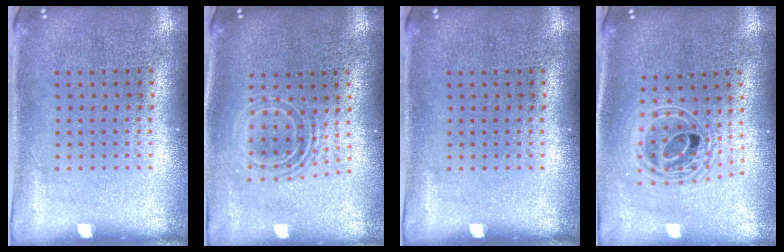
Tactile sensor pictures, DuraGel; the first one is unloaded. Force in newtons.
{"total": 1.7, "press": 1.3, "slide": 1.1}
{"total": 0.0}
{"total": 2.1, "press": 1.6, "slide": 1.3}